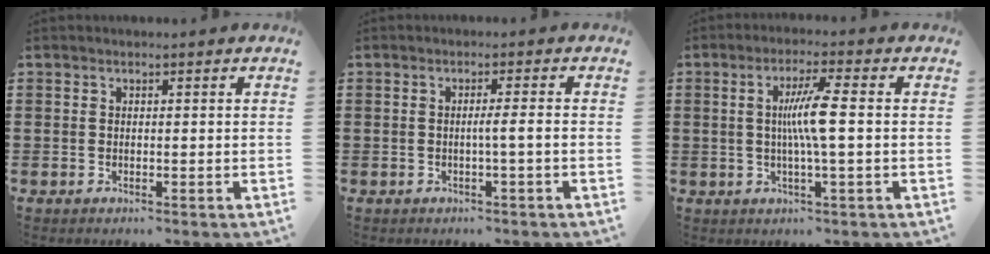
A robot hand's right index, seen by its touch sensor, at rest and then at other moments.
{"total": 2.3, "force": [-0.5, -0.3, 2.2], "torque": [-0.038, -0.006, -0.012]}
{"total": 6.4, "force": [0.1, -0.1, 6.4], "torque": [-0.124, -0.007, -0.006]}